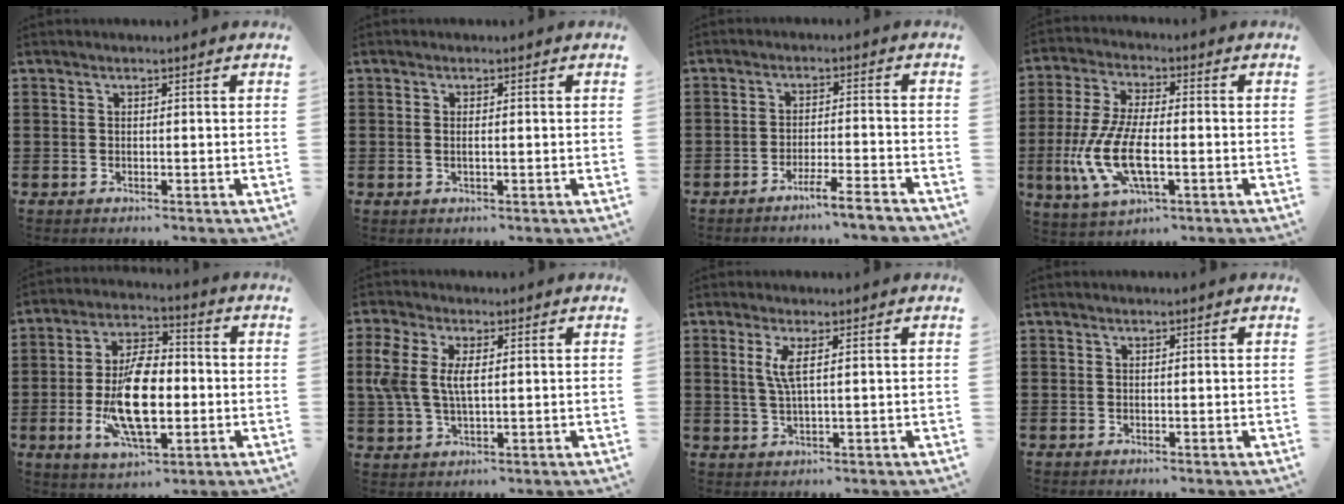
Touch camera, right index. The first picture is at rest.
{"total": 1.0, "force": [0.0, 0.1, 1.0], "torque": [-0.018, -0.001, 0.001]}
{"total": 4.3, "force": [-3.8, -0.6, 1.9], "torque": [-0.030, -0.010, -0.071]}
{"total": 10.6, "force": [-2.8, 4.1, 9.4], "torque": [-0.223, -0.017, -0.057]}
{"total": 13.2, "force": [-2.2, 5.9, 11.6], "torque": [-0.238, -0.010, -0.041]}
{"total": 6.0, "force": [1.2, 2.9, 5.1], "torque": [-0.128, 0.001, 0.013]}
{"total": 3.4, "force": [1.0, 0.2, 3.2], "torque": [-0.075, -0.005, 0.012]}
{"total": 0.0}